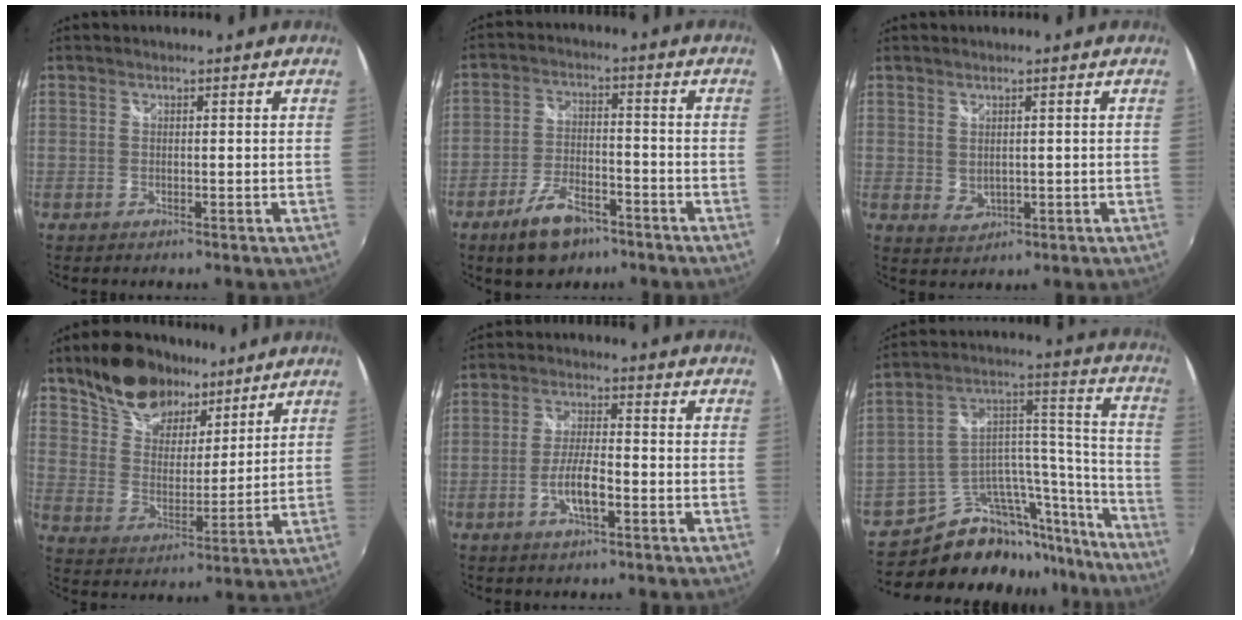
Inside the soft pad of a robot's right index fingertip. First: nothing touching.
{"total": 9.5, "force": [-6.3, 4.6, 5.4], "torque": [-0.120, 0.001, -0.103]}
{"total": 2.7, "force": [0.8, 2.1, 1.5], "torque": [-0.021, -0.002, 0.019]}
{"total": 16.4, "force": [11.5, 9.0, 7.4], "torque": [-0.155, 0.045, 0.211]}
{"total": 6.1, "force": [-2.5, 1.5, 5.4], "torque": [-0.107, 0.002, -0.045]}
{"total": 22.7, "force": [-19.2, 9.8, 7.1], "torque": [-0.095, 0.084, -0.284]}